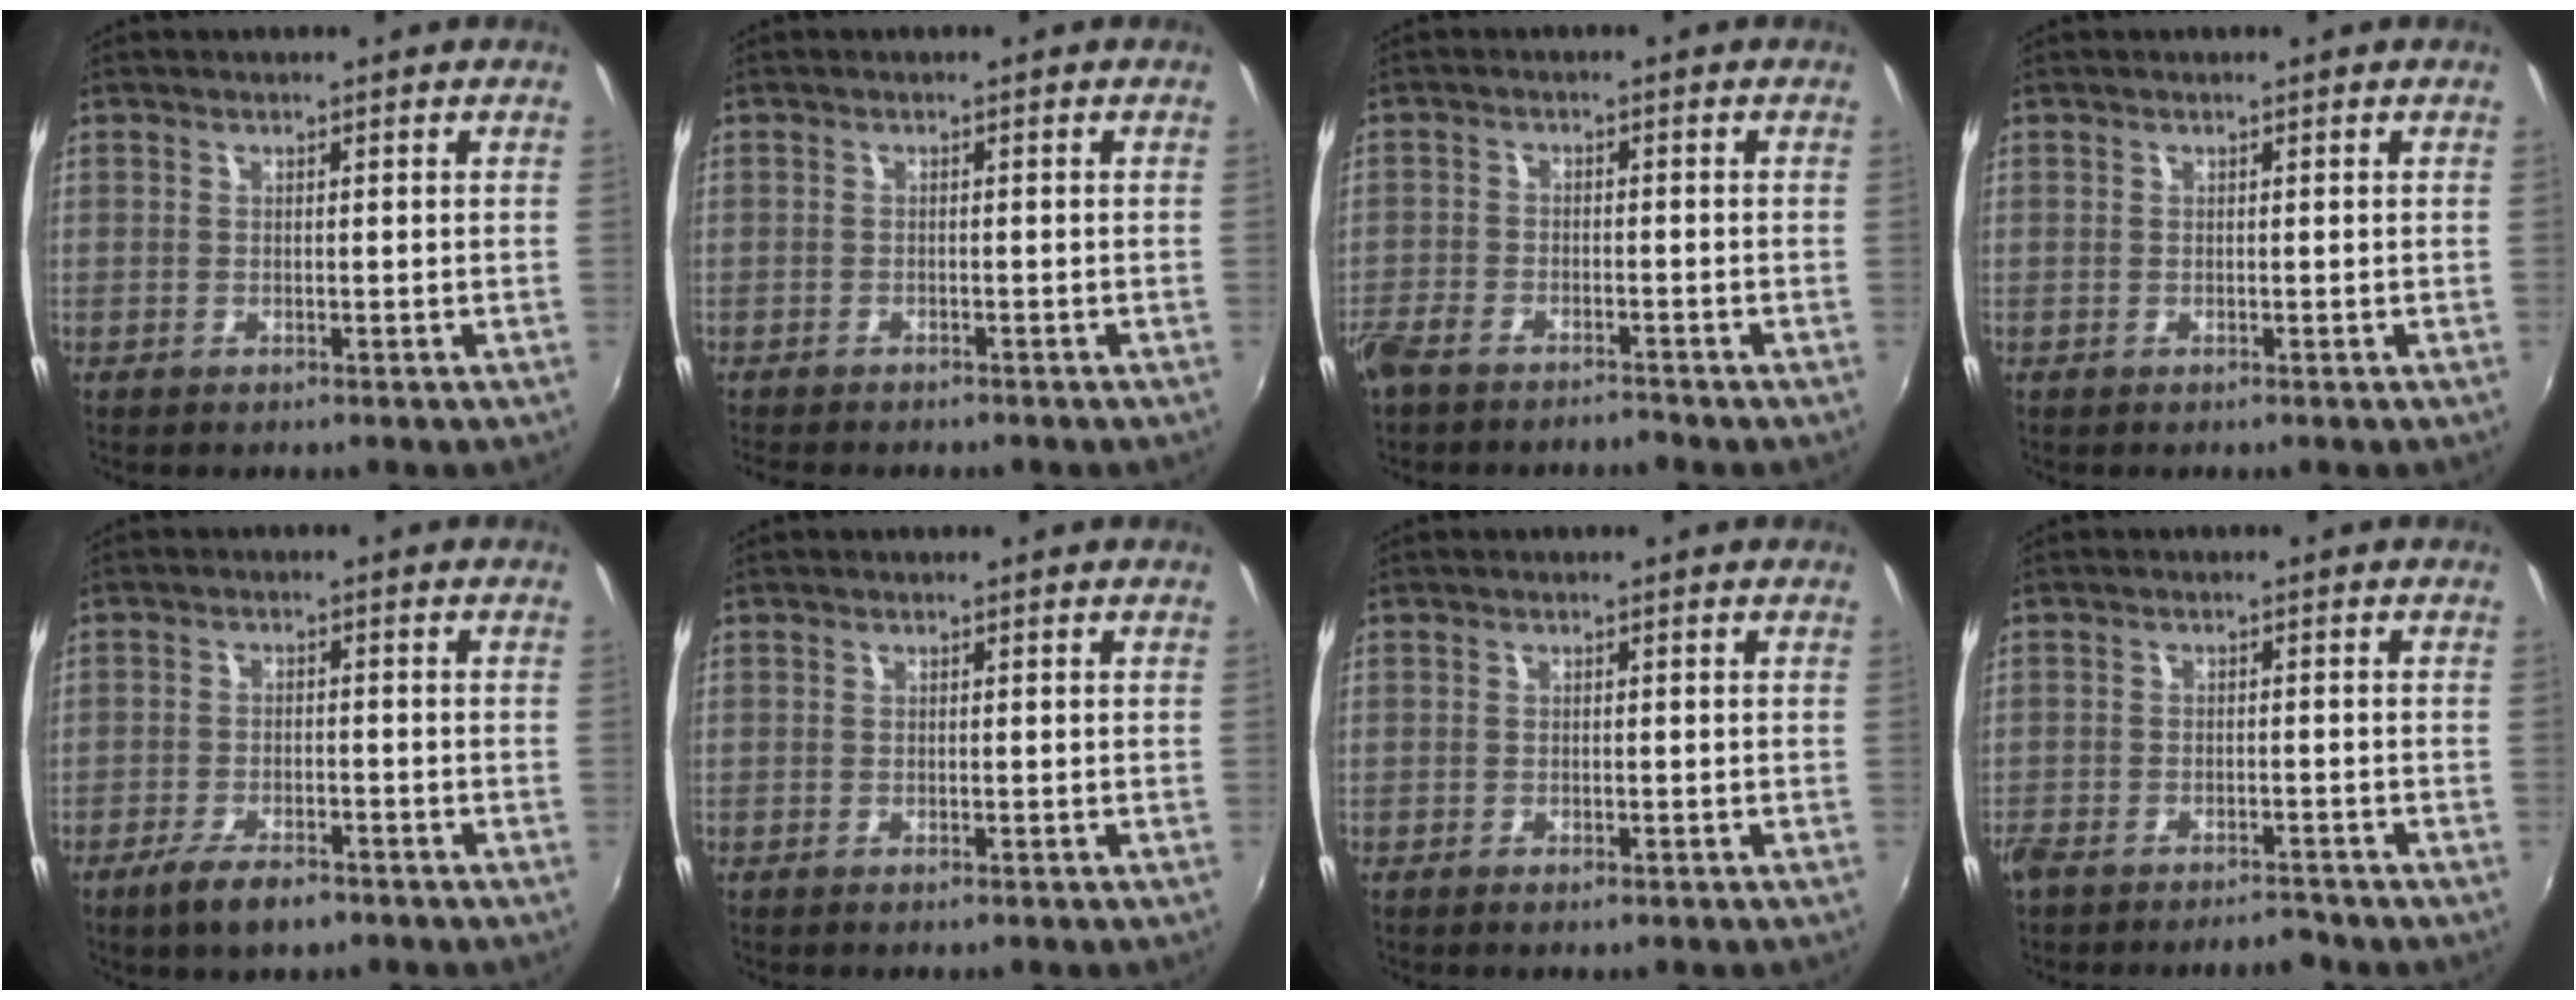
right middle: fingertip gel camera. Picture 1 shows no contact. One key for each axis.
{"total": 4.8, "fx": -4.2, "fy": 1.2, "fz": 1.9, "tx": -0.046, "ty": -0.019, "tz": -0.066}
{"total": 7.1, "fx": -6.1, "fy": 2.4, "fz": 2.9, "tx": -0.087, "ty": -0.022, "tz": -0.112}
{"total": 0.0}
{"total": 6.8, "fx": -4.8, "fy": 2.3, "fz": 4.1, "tx": -0.100, "ty": -0.014, "tz": -0.084}
{"total": 0.5, "fx": -0.4, "fy": 0.3, "fz": 0.3, "tx": -0.005, "ty": -0.004, "tz": -0.007}
{"total": 1.5, "fx": -1.0, "fy": 0.7, "fz": 0.9, "tx": -0.016, "ty": -0.005, "tz": -0.017}
{"total": 6.1, "fx": -5.4, "fy": 1.8, "fz": 2.1, "tx": -0.063, "ty": -0.009, "tz": -0.089}